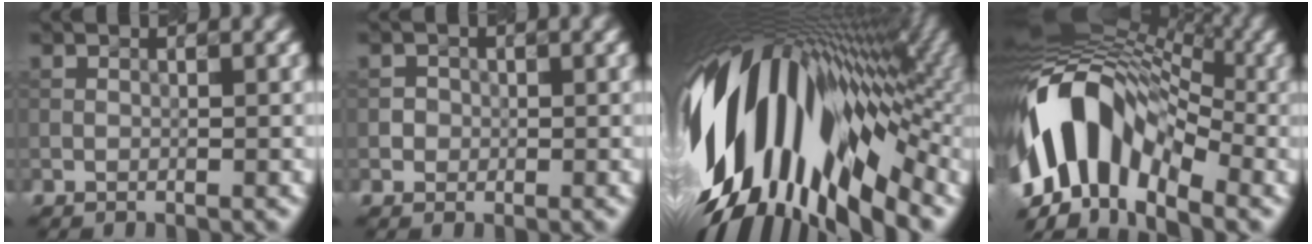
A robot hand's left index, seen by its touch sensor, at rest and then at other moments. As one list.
[{"total": 1.1, "force": [0.0, 1.1, 0.2], "torque": [0.011, 0.000, -0.004]}, {"total": 17.4, "force": [-1.8, 9.3, 14.6], "torque": [-0.246, 0.006, -0.050]}, {"total": 13.4, "force": [-3.2, 8.2, 10.1], "torque": [-0.181, 0.023, -0.070]}]